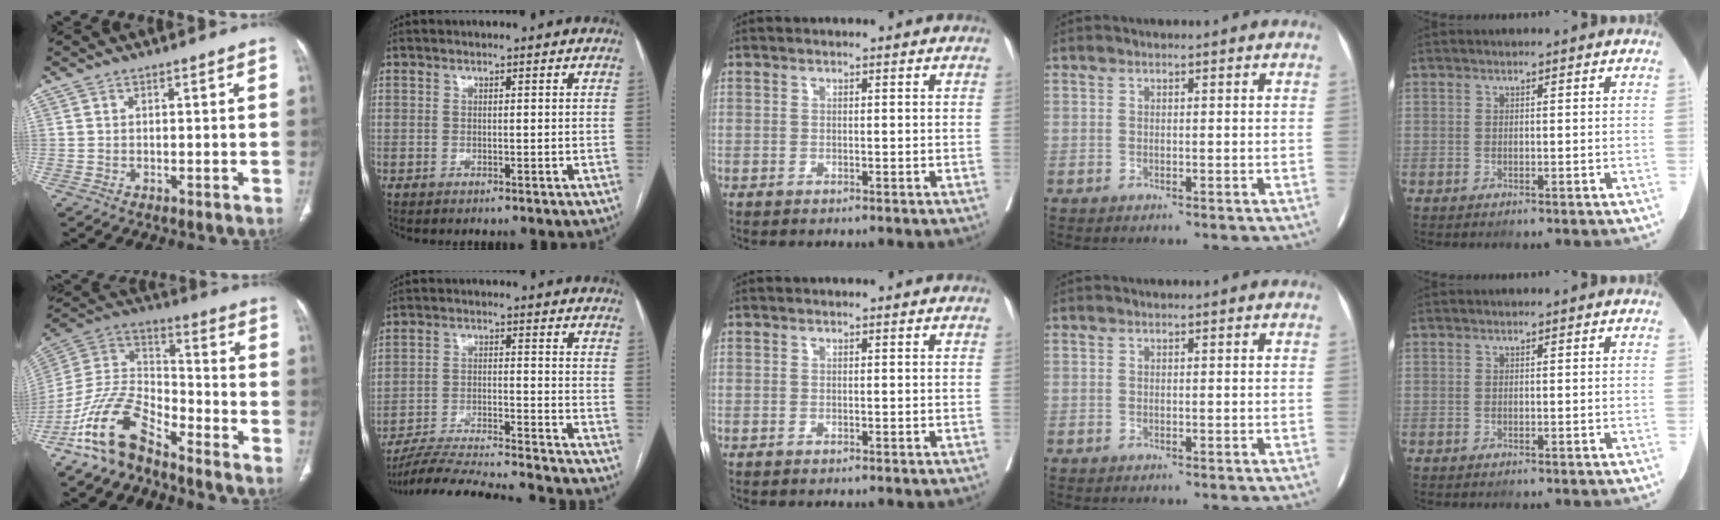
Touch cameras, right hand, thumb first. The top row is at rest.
{"thumb": {"total": 13.7, "force": [-10.3, 5.6, 7.1], "torque": [-0.131, 0.083, -0.205]}, "index": {"total": 18.7, "force": [-17.7, -0.5, 5.8], "torque": [-0.110, -0.025, -0.269]}}